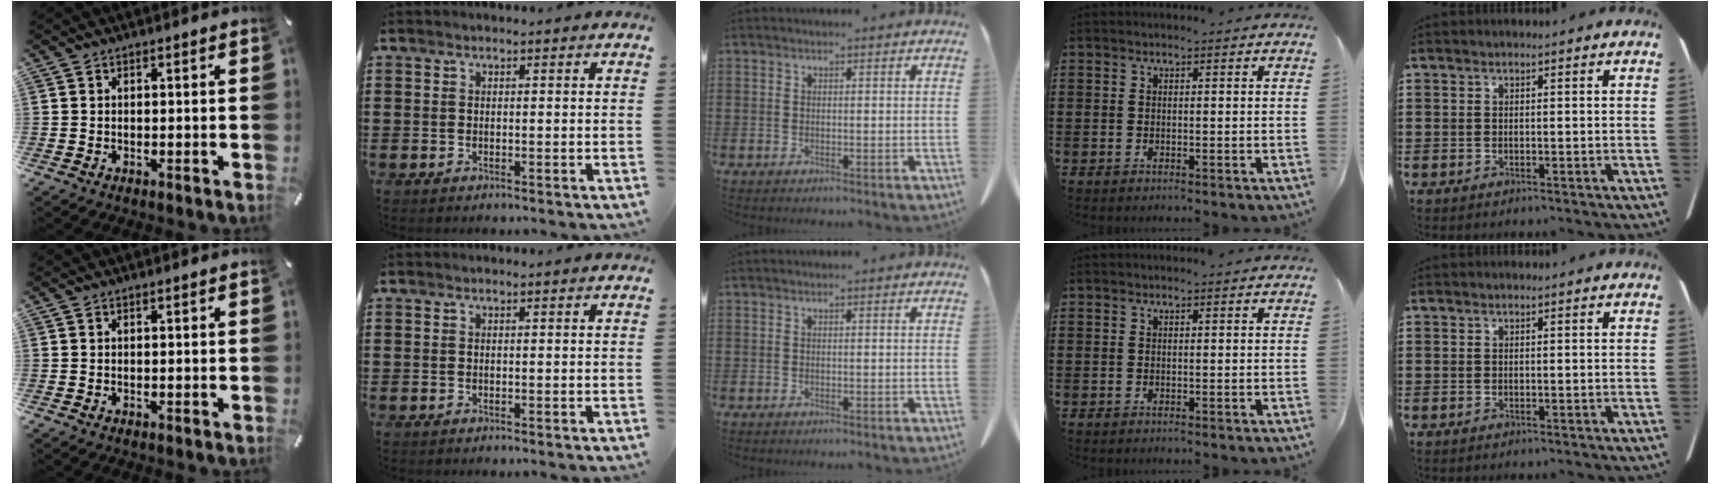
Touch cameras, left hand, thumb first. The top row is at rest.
{}